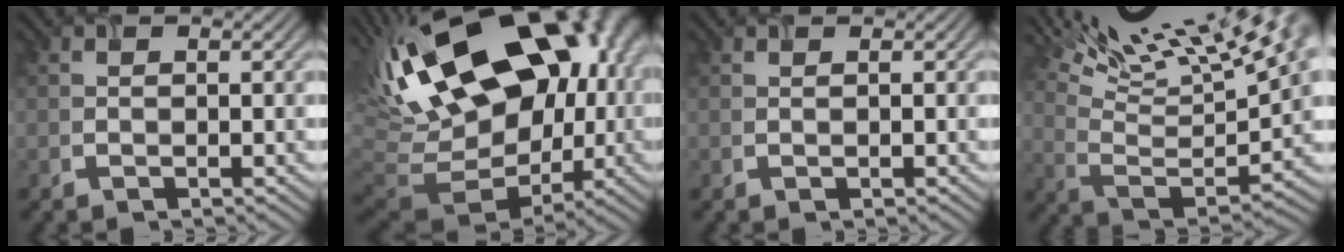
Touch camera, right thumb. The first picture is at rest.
{"total": 21.1, "force": [3.9, 12.9, 16.2], "torque": [-0.282, -0.016, 0.101]}
{"total": 0.0}
{"total": 17.0, "force": [11.2, 4.0, 12.2], "torque": [-0.200, 0.008, 0.174]}